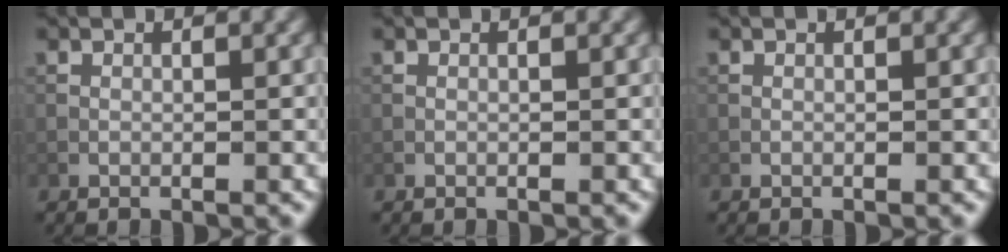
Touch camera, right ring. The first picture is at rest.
{"total": 0.0}
{"total": 0.0}